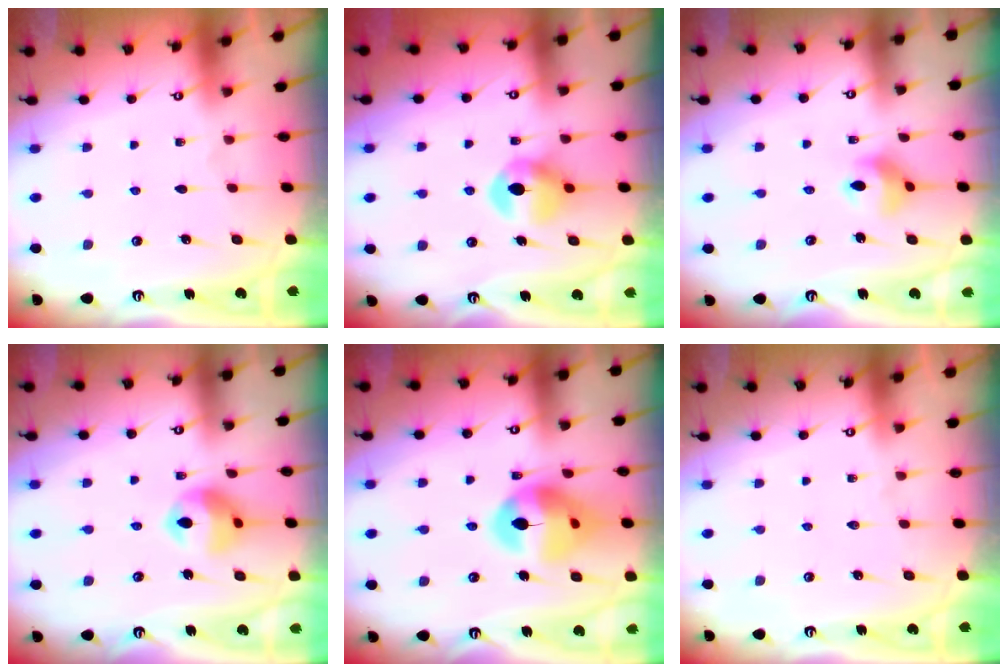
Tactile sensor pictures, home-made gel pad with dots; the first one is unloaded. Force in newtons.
{"total": 9.1, "press": 9.1, "slide": 0.3}
{"total": 8.6, "press": 8.3, "slide": 2.4}
{"total": 11.2, "press": 11.2, "slide": 0.8}
{"total": 14.3, "press": 14.2, "slide": 2.0}
{"total": 0.0}